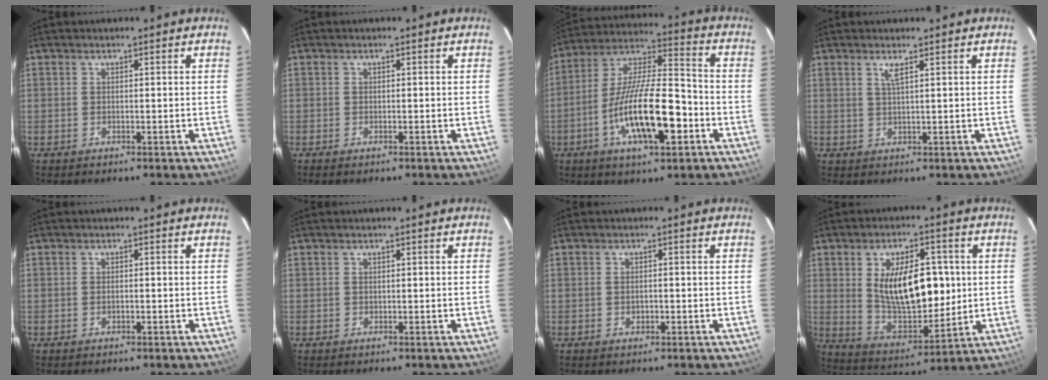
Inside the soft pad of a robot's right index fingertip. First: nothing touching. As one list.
[{"total": 0.9, "force": [-0.7, 0.5, 0.4], "torque": [-0.009, -0.004, -0.014]}, {"total": 17.4, "force": [-6.3, 5.1, 15.4], "torque": [-0.289, -0.005, -0.112]}, {"total": 1.8, "force": [1.0, -0.2, 1.5], "torque": [-0.029, -0.001, 0.019]}, {"total": 0.7, "force": [-0.3, 0.4, 0.5], "torque": [-0.010, 0.000, -0.005]}, {"total": 0.0}, {"total": 1.4, "force": [-0.4, 1.0, 0.8], "torque": [-0.014, 0.001, -0.006]}, {"total": 15.8, "force": [2.4, 7.9, 13.5], "torque": [-0.230, -0.004, 0.057]}]